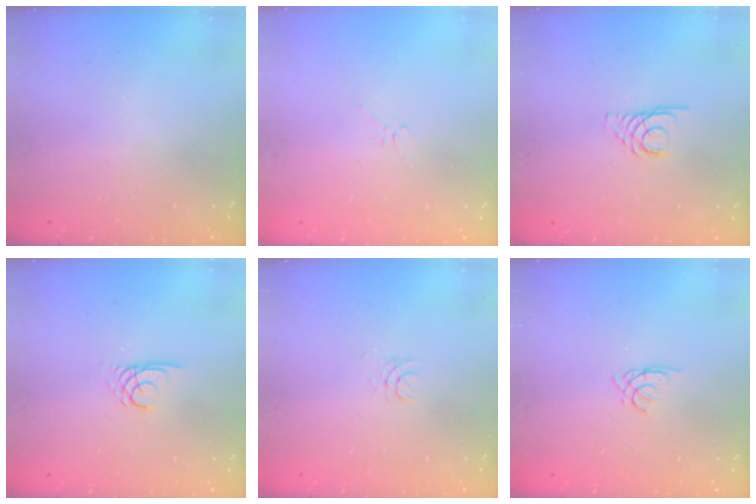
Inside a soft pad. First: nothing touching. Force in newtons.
{"total": 2.1, "press": 2.0, "slide": 0.6}
{"total": 3.2, "press": 3.1, "slide": 0.2}
{"total": 2.4, "press": 2.4, "slide": 0.2}
{"total": 1.3, "press": 1.3, "slide": 0.1}
{"total": 0.5, "press": 0.4, "slide": 0.3}